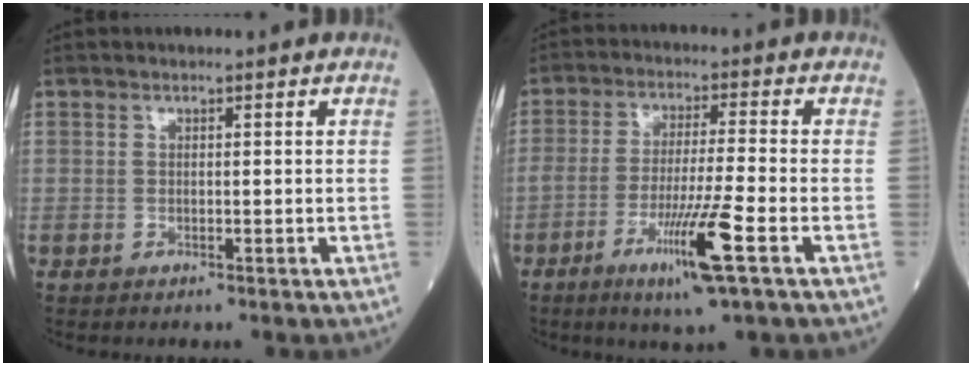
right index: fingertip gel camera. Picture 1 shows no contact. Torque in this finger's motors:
{"motor_torque": [1.51, -0.43, 0.76, 0.21]}